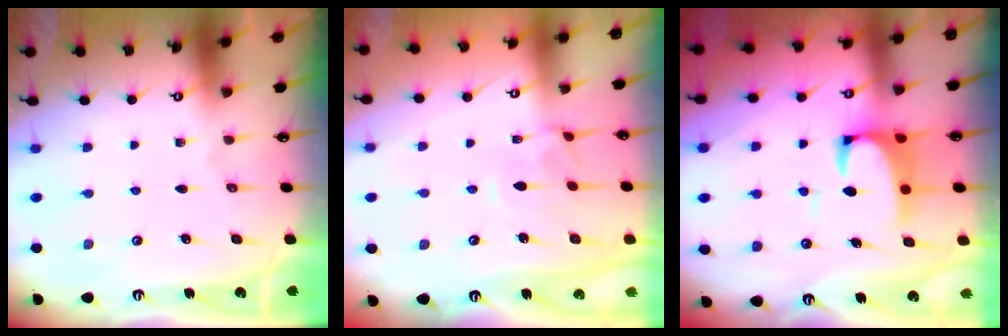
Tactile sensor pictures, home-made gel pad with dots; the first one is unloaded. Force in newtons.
{"total": 2.7, "press": 2.6, "slide": 0.7}
{"total": 3.7, "press": 3.6, "slide": 1.0}